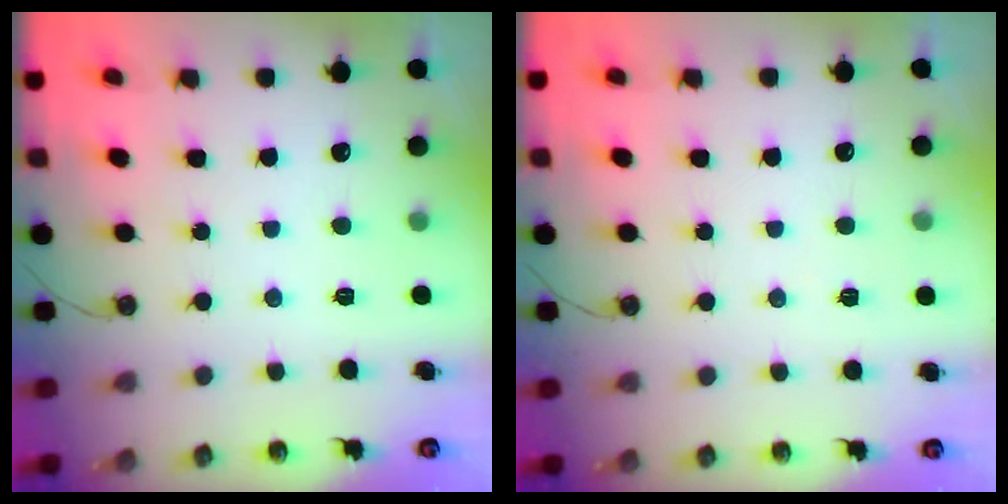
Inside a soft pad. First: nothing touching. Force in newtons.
{"total": 4.9, "press": 2.7, "slide": 4.1}